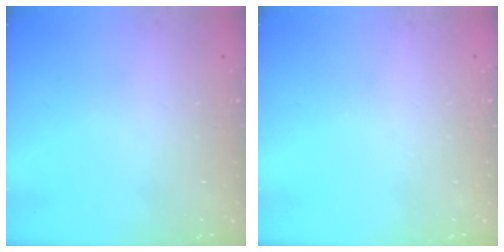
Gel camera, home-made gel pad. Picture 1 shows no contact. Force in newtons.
{"total": 0.0}